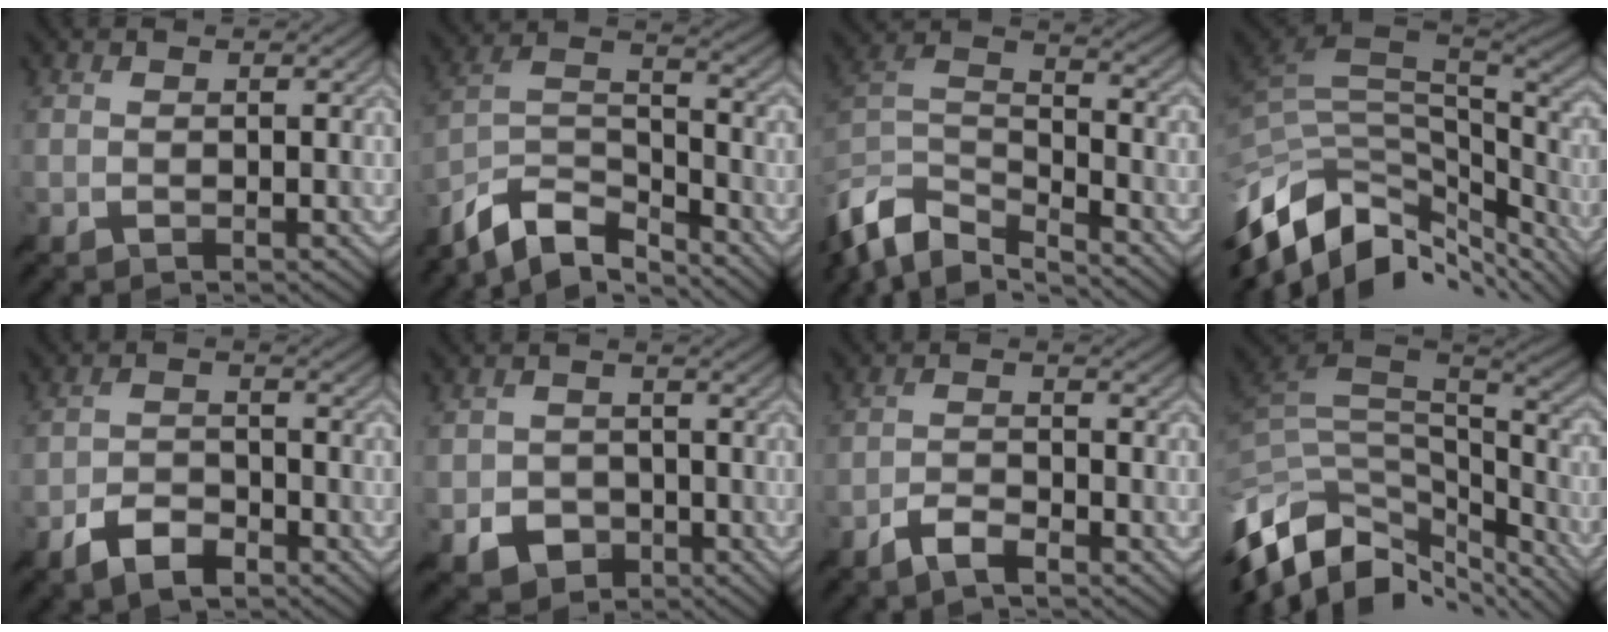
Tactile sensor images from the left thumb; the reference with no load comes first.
{"total": 9.9, "force": [-8.4, 2.9, 4.2], "torque": [-0.085, 0.003, -0.176]}
{"total": 11.0, "force": [-7.9, 4.7, 6.1], "torque": [-0.145, -0.013, -0.161]}
{"total": 14.3, "force": [-6.8, 8.3, 9.5], "torque": [-0.232, -0.028, -0.110]}
{"total": 4.8, "force": [-3.3, 2.3, 2.6], "torque": [-0.046, -0.003, -0.068]}
{"total": 4.1, "force": [-1.9, 3.4, 1.4], "torque": [-0.025, -0.012, -0.034]}
{"total": 3.2, "force": [-2.5, 0.8, 1.9], "torque": [-0.040, 0.001, -0.055]}
{"total": 14.2, "force": [-7.0, 8.6, 8.8], "torque": [-0.237, -0.022, -0.110]}